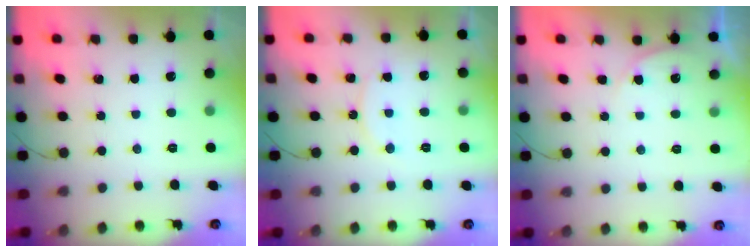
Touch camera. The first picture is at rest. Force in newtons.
{"total": 7.9, "press": 7.9, "slide": 0.4}
{"total": 3.9, "press": 3.8, "slide": 0.5}